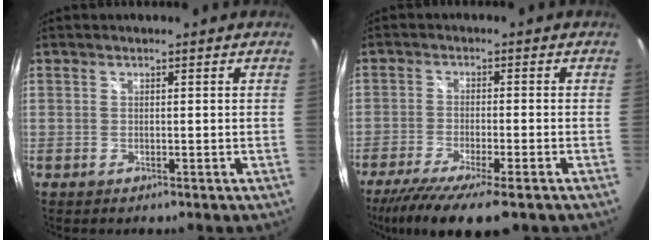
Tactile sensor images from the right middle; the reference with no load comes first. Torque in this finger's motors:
{"motor_torque": [1.08, -1.06, 0.44, 0.12]}